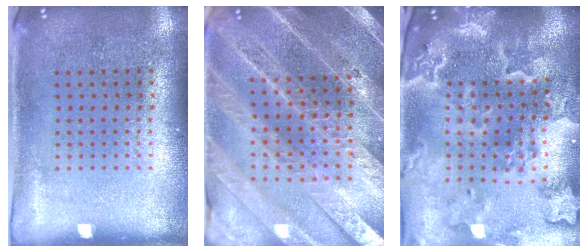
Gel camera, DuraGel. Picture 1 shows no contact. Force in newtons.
{"total": 4.7, "press": 4.1, "slide": 2.2}
{"total": 4.4, "press": 3.6, "slide": 2.5}